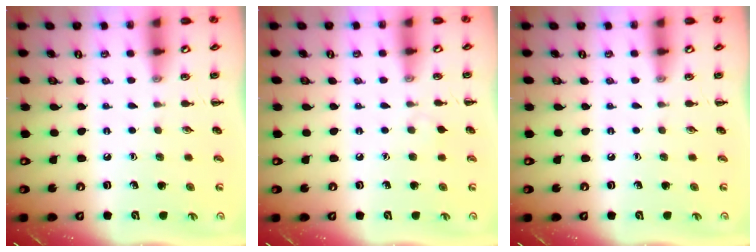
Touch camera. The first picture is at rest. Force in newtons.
{"total": 2.6, "press": 2.4, "slide": 1.1}
{"total": 0.0}